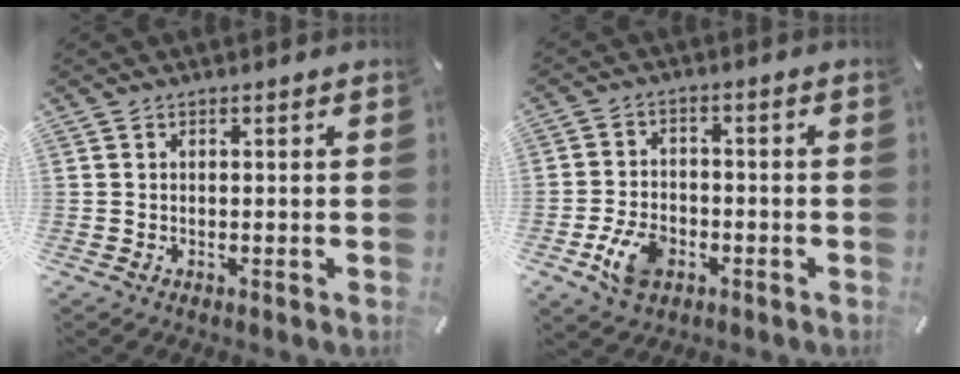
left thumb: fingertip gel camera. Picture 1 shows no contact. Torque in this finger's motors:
{"motor_torque": [0.31, 0.41, 0.22, 0.17, 0.07]}